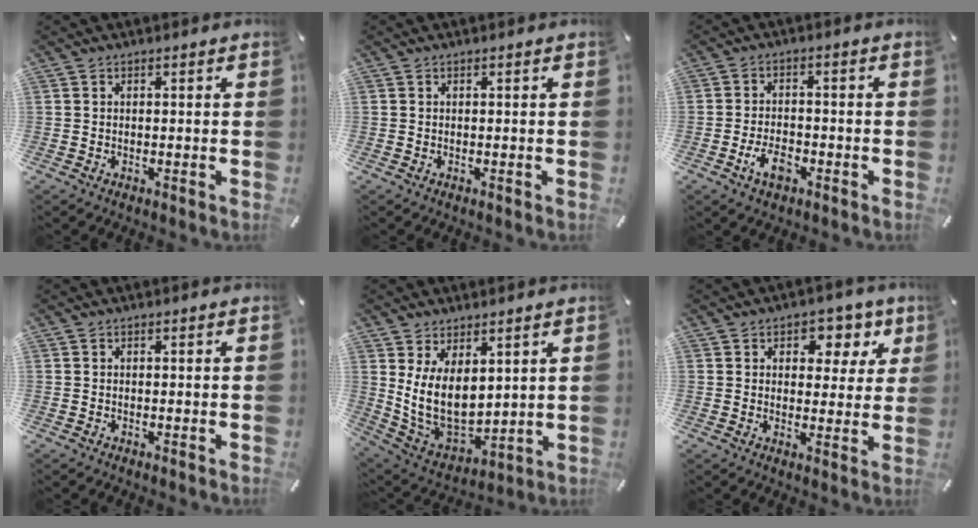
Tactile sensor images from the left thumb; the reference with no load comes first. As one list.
[{"total": 0.0}, {"total": 6.0, "force": [-2.9, 3.3, 4.0], "torque": [-0.089, 0.010, -0.056]}, {"total": 0.0}, {"total": 12.9, "force": [3.7, 8.8, 8.7], "torque": [-0.182, -0.043, 0.077]}, {"total": 7.1, "force": [3.6, 5.1, 3.4], "torque": [-0.023, -0.023, 0.053]}]